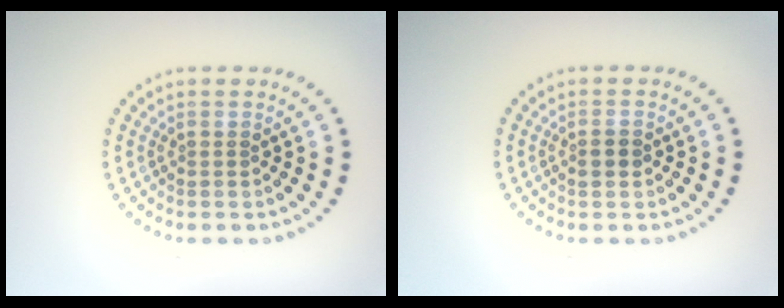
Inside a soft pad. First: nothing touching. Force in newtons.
{"total": 1.2, "press": 1.2, "slide": 0.0}